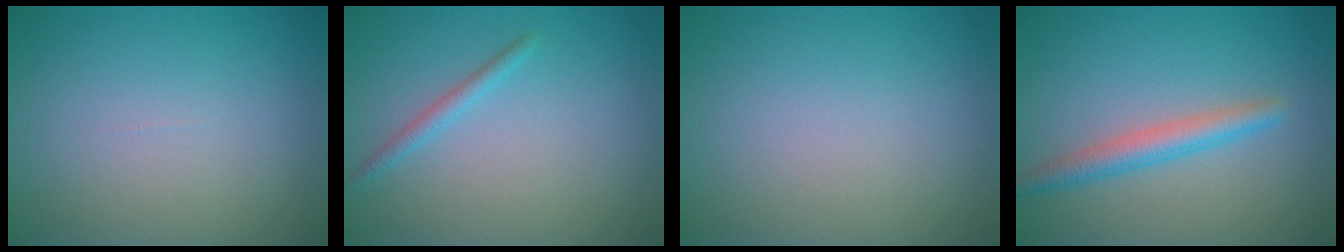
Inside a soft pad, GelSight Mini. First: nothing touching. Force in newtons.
{"total": 1.3, "press": 1.2, "slide": 0.1}
{"total": 0.0}
{"total": 2.8, "press": 2.8, "slide": 0.1}